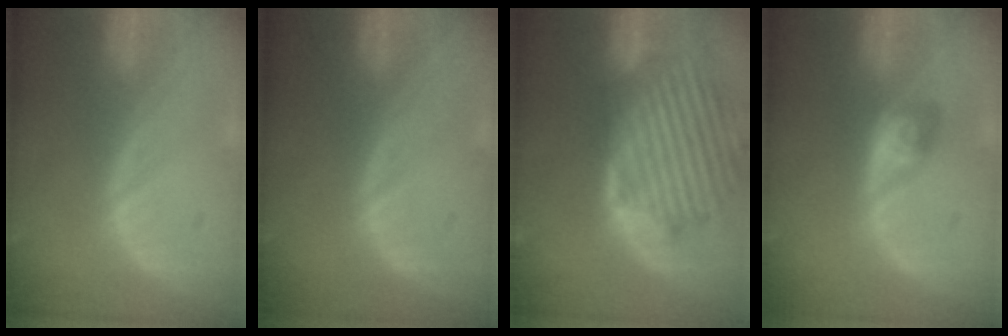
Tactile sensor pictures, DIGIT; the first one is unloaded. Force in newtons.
{"total": 0.0}
{"total": 13.7, "press": 11.8, "slide": 6.9}
{"total": 2.9, "press": 2.6, "slide": 1.1}